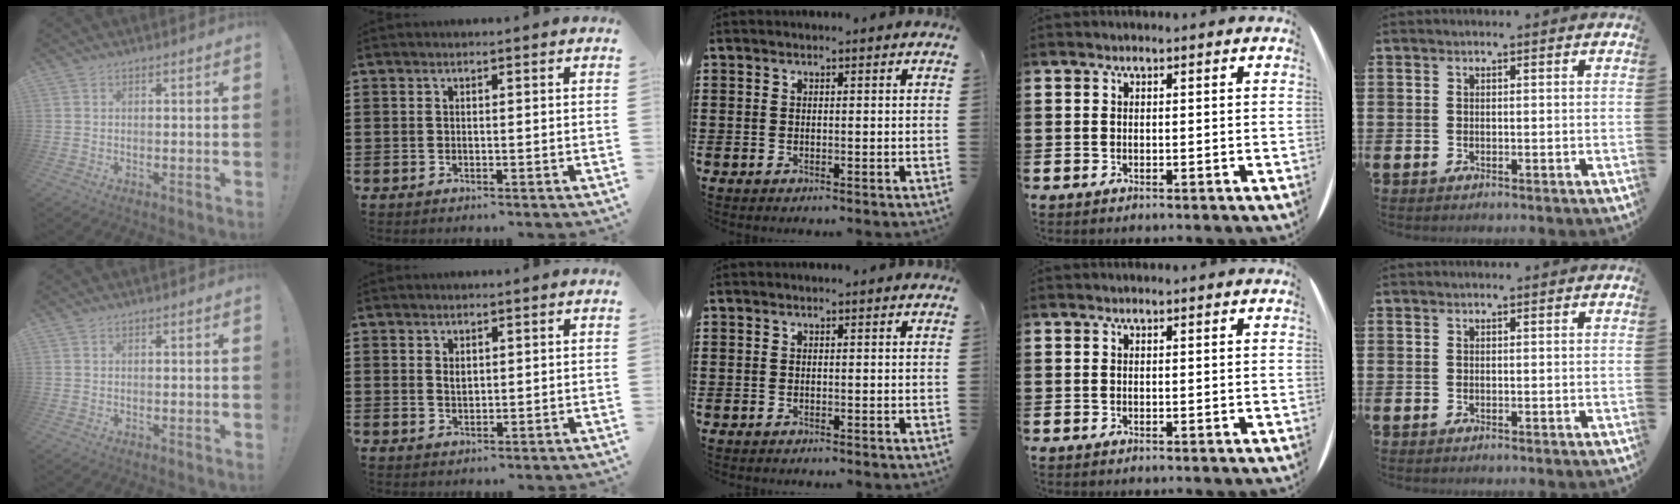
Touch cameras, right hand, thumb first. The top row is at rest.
{"index": {"total": 1.4, "force": [0.6, 0.8, 0.9], "torque": [-0.012, 0.000, 0.010]}}